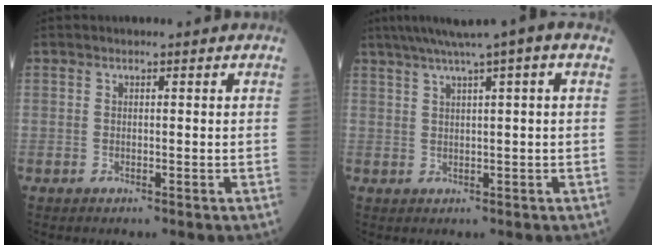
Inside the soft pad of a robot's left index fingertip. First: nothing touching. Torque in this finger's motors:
{"motor_torque": [1.07, -1.06, 0.35, 0.05]}